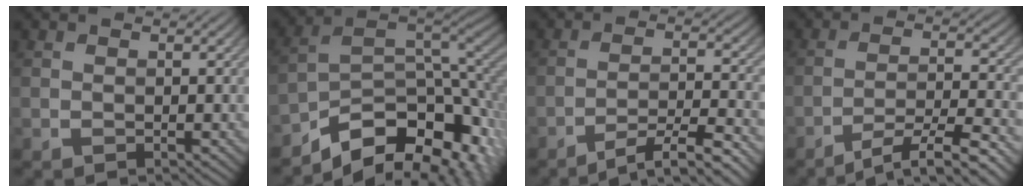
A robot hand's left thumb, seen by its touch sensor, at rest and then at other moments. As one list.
[{"total": 13.5, "force": [-8.7, 6.5, 8.0], "torque": [-0.149, -0.030, -0.129]}, {"total": 6.6, "force": [-4.8, 0.9, 4.3], "torque": [-0.083, 0.011, -0.081]}, {"total": 8.4, "force": [-6.1, 1.4, 5.6], "torque": [-0.108, 0.008, -0.098]}]